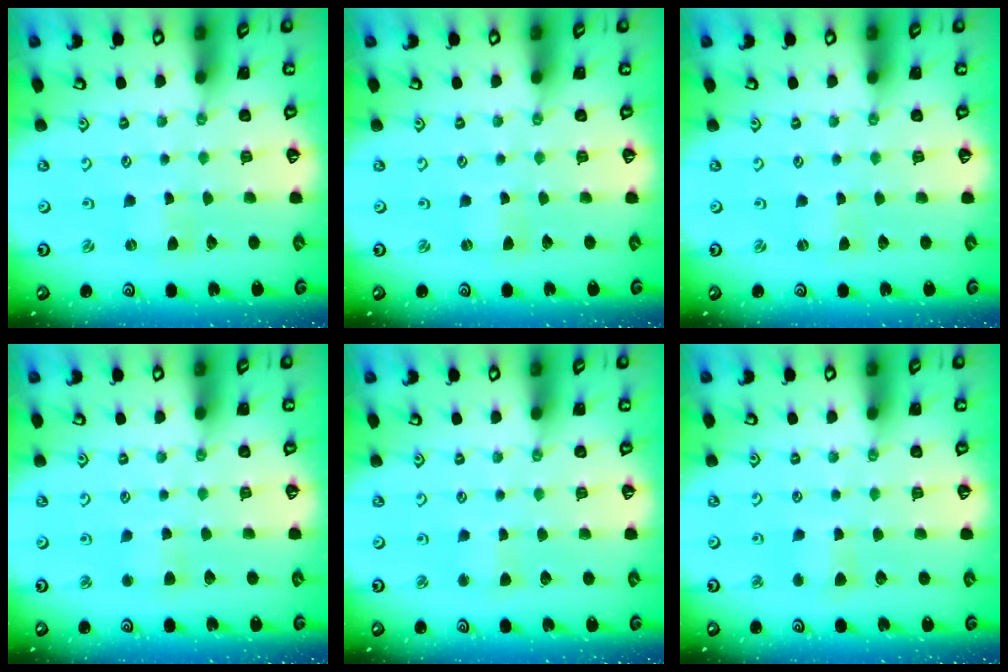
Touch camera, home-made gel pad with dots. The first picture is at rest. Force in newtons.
{"total": 0.0}
{"total": 0.0}
{"total": 2.8, "press": 2.8, "slide": 0.5}
{"total": 2.5, "press": 2.4, "slide": 0.3}
{"total": 3.9, "press": 3.9, "slide": 0.5}